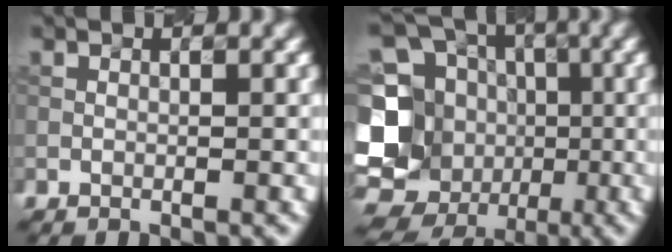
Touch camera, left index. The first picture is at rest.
{"total": 16.4, "force": [-3.8, 14.8, 6.1], "torque": [-0.147, 0.010, -0.067]}